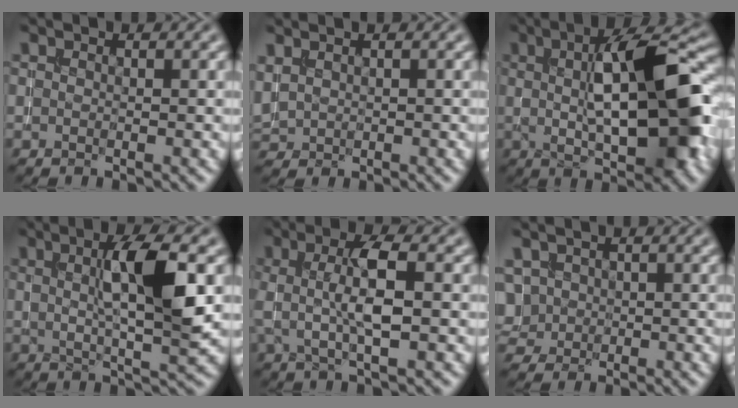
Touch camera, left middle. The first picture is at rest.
{"total": 1.9, "force": [1.1, 1.2, 1.0], "torque": [-0.030, 0.012, 0.026]}
{"total": 12.2, "force": [1.2, 3.6, 11.6], "torque": [-0.151, 0.016, 0.014]}
{"total": 7.4, "force": [1.3, 1.7, 7.1], "torque": [-0.105, 0.006, 0.019]}
{"total": 4.4, "force": [0.3, 0.9, 4.3], "torque": [-0.079, 0.005, 0.005]}
{"total": 2.2, "force": [0.4, 2.0, 0.9], "torque": [-0.020, 0.003, 0.008]}